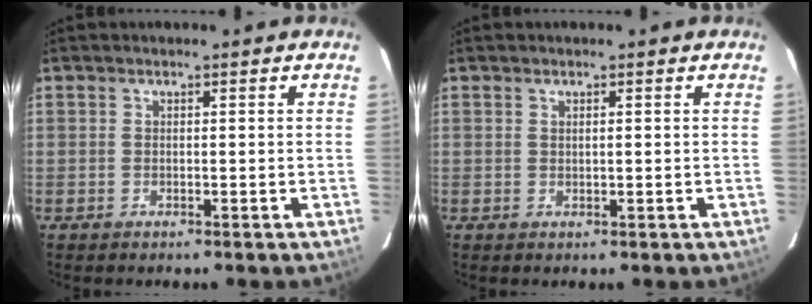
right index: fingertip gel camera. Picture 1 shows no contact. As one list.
[{"total": 0.7, "force": [0.3, 0.1, 0.6], "torque": [-0.012, 0.003, 0.006]}]